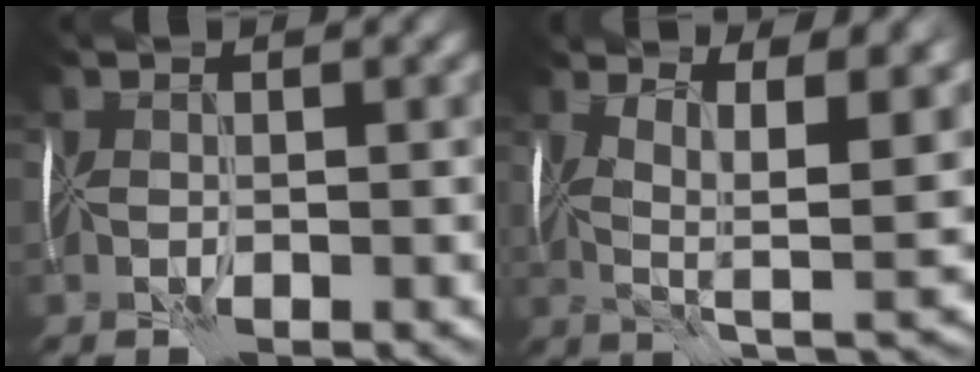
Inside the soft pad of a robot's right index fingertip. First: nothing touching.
{"total": 9.6, "force": [3.6, 2.8, 8.4], "torque": [-0.134, -0.005, 0.064]}